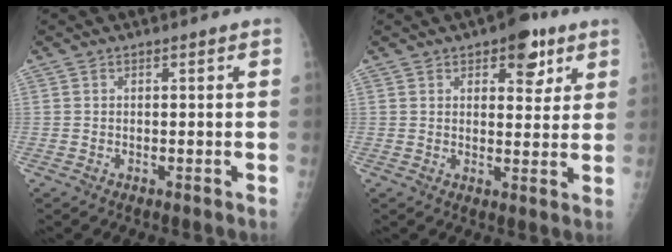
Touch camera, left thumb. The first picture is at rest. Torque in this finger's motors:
{"motor_torque": [0.77, 0.62, 0.37, -0.32, 0.11]}